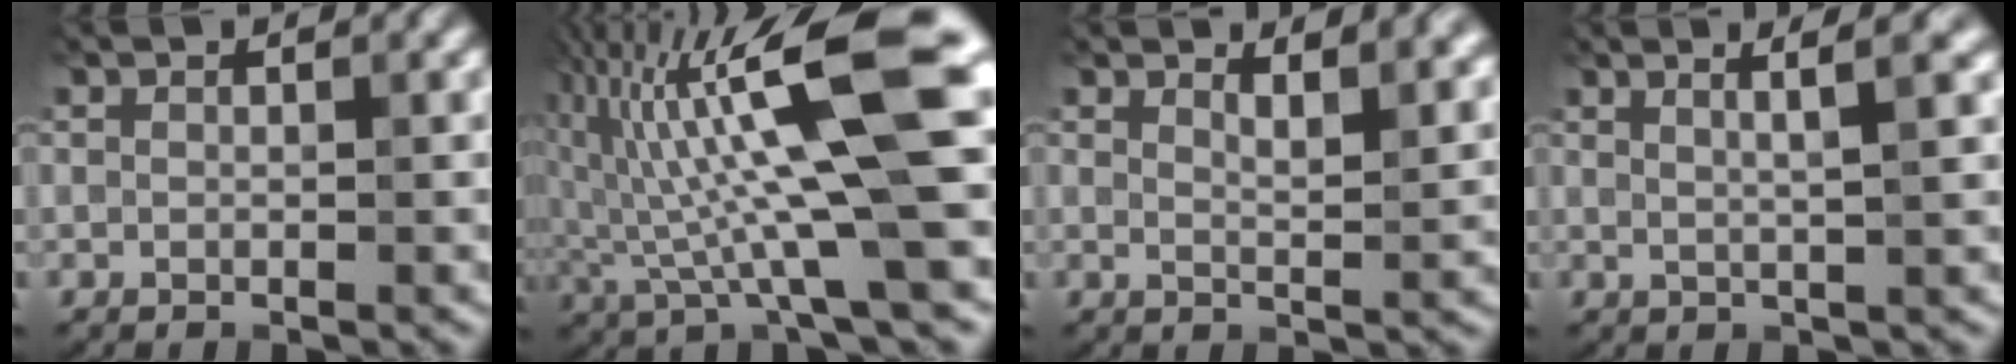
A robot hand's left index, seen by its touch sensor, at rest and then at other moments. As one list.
[{"total": 14.2, "force": [2.1, 2.8, 13.8], "torque": [-0.248, 0.018, 0.044]}, {"total": 4.0, "force": [2.8, 1.4, 2.5], "torque": [-0.019, 0.011, 0.041]}, {"total": 2.8, "force": [1.4, 0.5, 2.4], "torque": [-0.032, 0.016, 0.010]}]